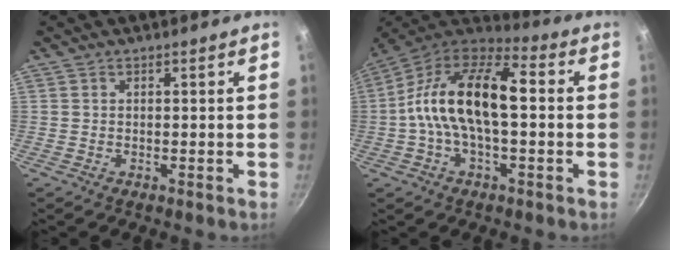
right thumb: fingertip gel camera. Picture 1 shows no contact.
{"total": 18.1, "force": [0.3, 8.7, 15.9], "torque": [-0.292, 0.047, -0.004]}